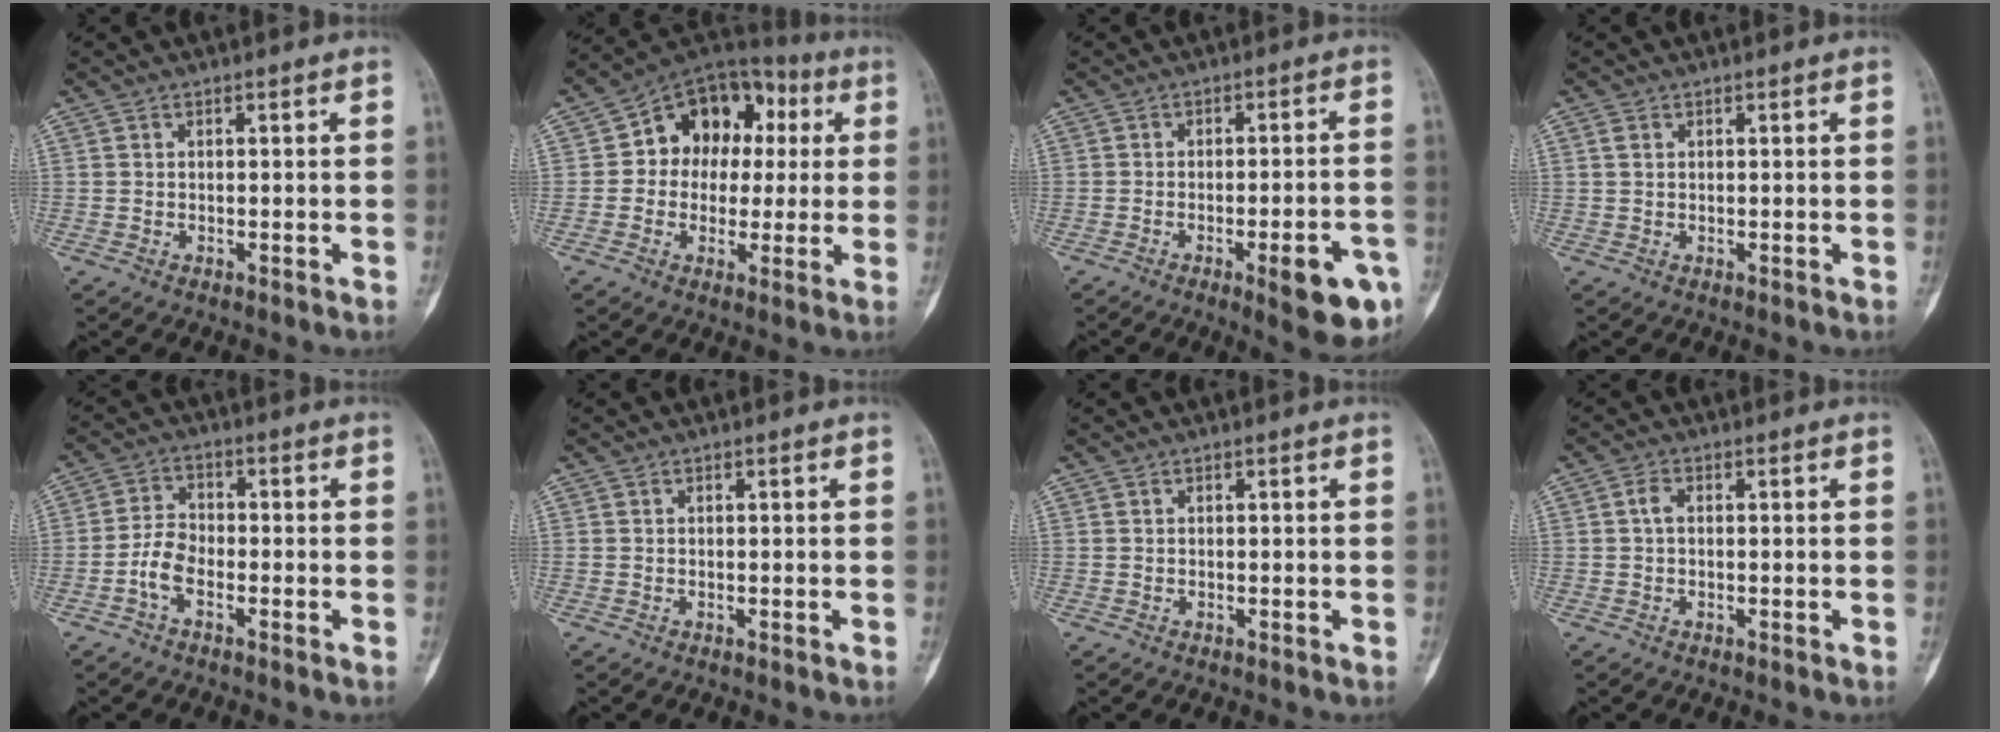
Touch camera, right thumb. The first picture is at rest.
{"total": 15.0, "force": [2.0, 11.6, 9.2], "torque": [-0.077, 0.035, 0.022]}
{"total": 10.8, "force": [-4.7, 2.7, 9.3], "torque": [-0.109, 0.016, -0.054]}
{"total": 1.2, "force": [0.5, 0.8, 0.8], "torque": [-0.016, 0.003, 0.011]}
{"total": 5.0, "force": [-2.3, 2.7, 3.6], "torque": [-0.068, 0.020, -0.051]}
{"total": 0.0}
{"total": 0.0}
{"total": 1.9, "force": [0.2, 1.1, 1.5], "torque": [-0.028, 0.005, 0.000]}